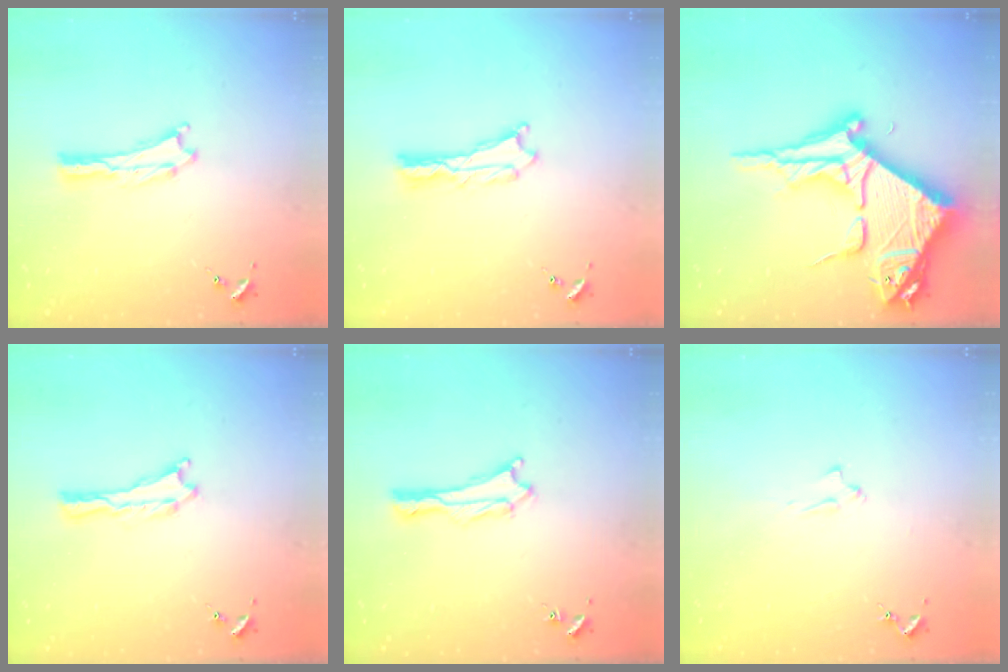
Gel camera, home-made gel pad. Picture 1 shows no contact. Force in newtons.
{"total": 0.7, "press": 0.7, "slide": 0.1}
{"total": 15.7, "press": 15.6, "slide": 1.7}
{"total": 0.0}
{"total": 1.9, "press": 1.9, "slide": 0.1}
{"total": 2.1, "press": 2.1, "slide": 0.3}